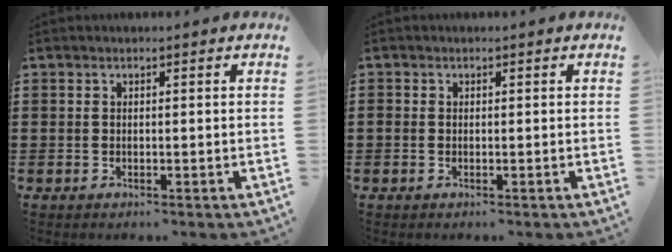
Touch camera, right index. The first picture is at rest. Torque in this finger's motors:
{"motor_torque": [-0.48, 0.48, 0.02, 0.03]}